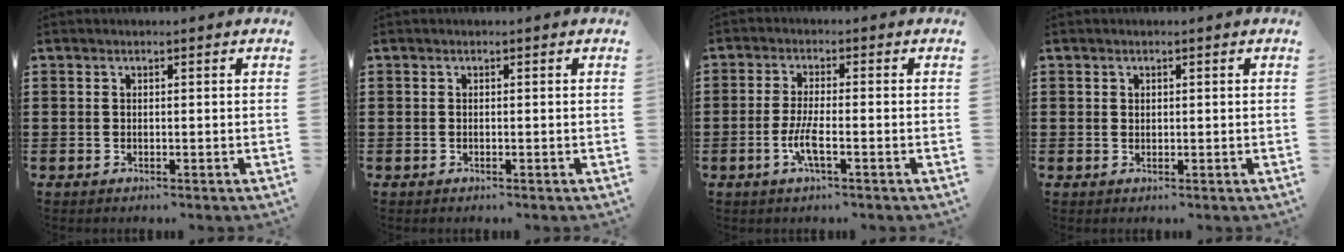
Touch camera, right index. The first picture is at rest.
{"total": 0.0}
{"total": 4.3, "force": [-1.7, 0.7, 3.9], "torque": [-0.086, -0.007, -0.037]}
{"total": 0.8, "force": [0.5, 0.6, 0.1], "torque": [-0.003, 0.004, 0.009]}